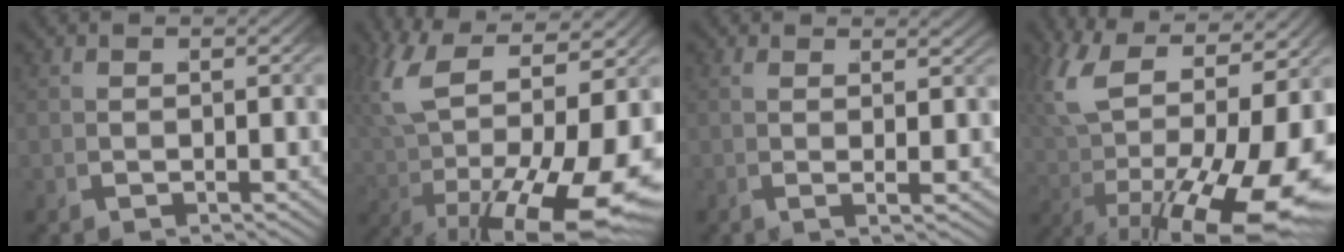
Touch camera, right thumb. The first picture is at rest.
{"total": 14.9, "force": [0.8, 9.0, 11.9], "torque": [-0.231, -0.032, 0.028]}
{"total": 1.6, "force": [1.1, -1.0, 0.7], "torque": [-0.017, 0.008, 0.015]}
{"total": 14.8, "force": [1.1, 8.8, 11.8], "torque": [-0.229, -0.033, 0.036]}